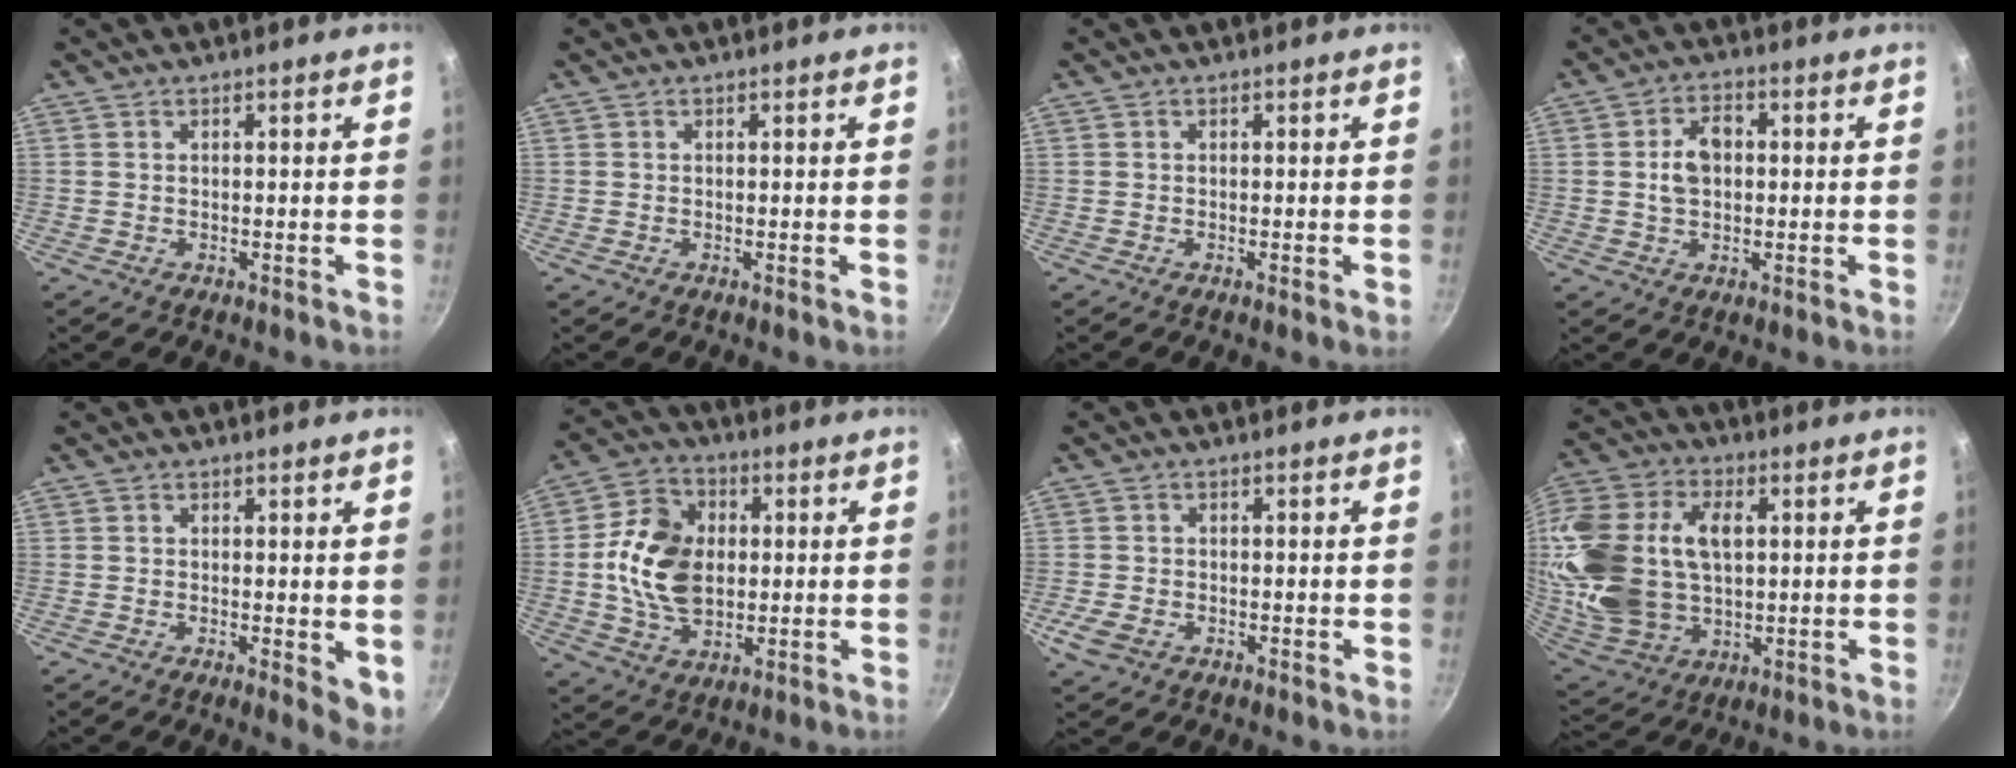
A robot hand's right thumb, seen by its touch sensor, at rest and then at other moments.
{"total": 0.0}
{"total": 0.7, "force": [-0.2, -0.1, 0.7], "torque": [-0.013, -0.002, -0.006]}
{"total": 6.3, "force": [0.4, 4.3, 4.6], "torque": [-0.061, 0.012, 0.004]}
{"total": 4.4, "force": [-0.1, 1.8, 4.0], "torque": [-0.047, -0.010, -0.001]}
{"total": 15.9, "force": [0.8, 11.3, 11.2], "torque": [-0.181, 0.008, 0.008]}
{"total": 3.7, "force": [-1.7, 2.3, 2.3], "torque": [-0.049, 0.000, -0.034]}
{"total": 26.4, "force": [3.7, 17.9, 19.1], "torque": [-0.408, 0.017, 0.077]}